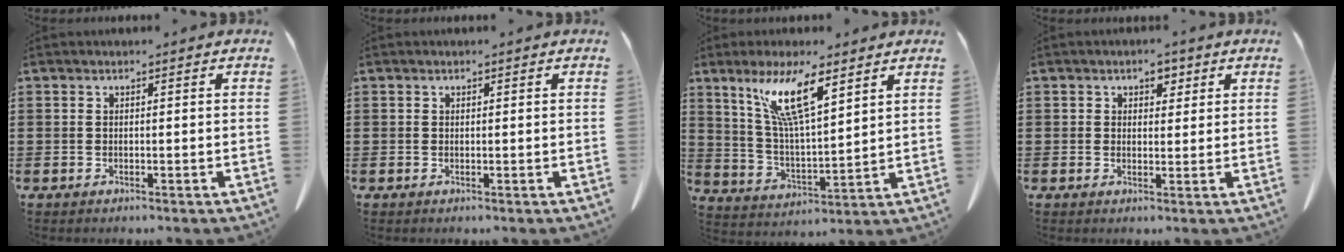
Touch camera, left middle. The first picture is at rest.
{"total": 0.0}
{"total": 10.8, "force": [6.8, 2.3, 8.2], "torque": [-0.173, -0.012, 0.120]}
{"total": 2.5, "force": [1.5, 1.8, 0.9], "torque": [-0.009, 0.003, 0.022]}